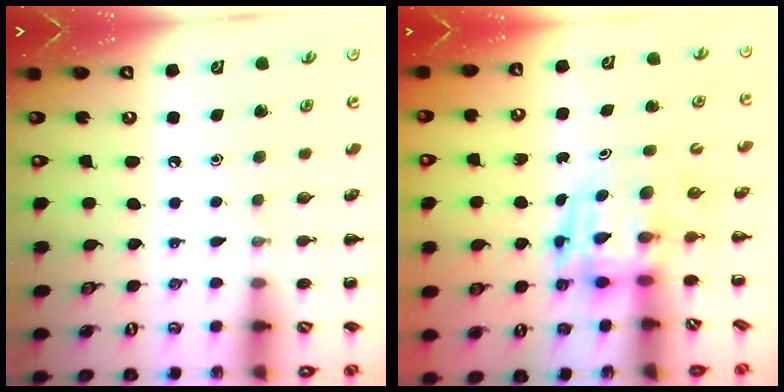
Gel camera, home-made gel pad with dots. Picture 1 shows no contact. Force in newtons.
{"total": 3.9, "press": 3.8, "slide": 0.7}